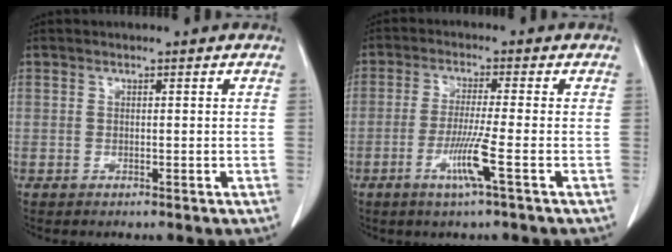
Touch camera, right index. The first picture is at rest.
{"total": 6.0, "force": [-2.4, -1.0, 5.4], "torque": [-0.105, -0.016, -0.049]}